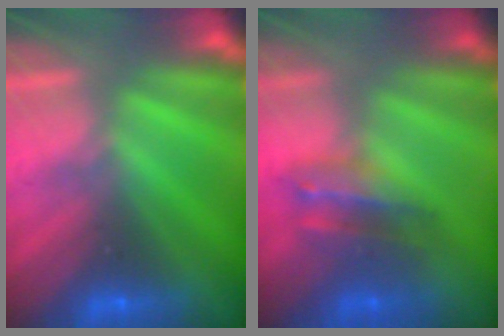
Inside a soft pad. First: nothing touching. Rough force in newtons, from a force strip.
{"total": 2.6}